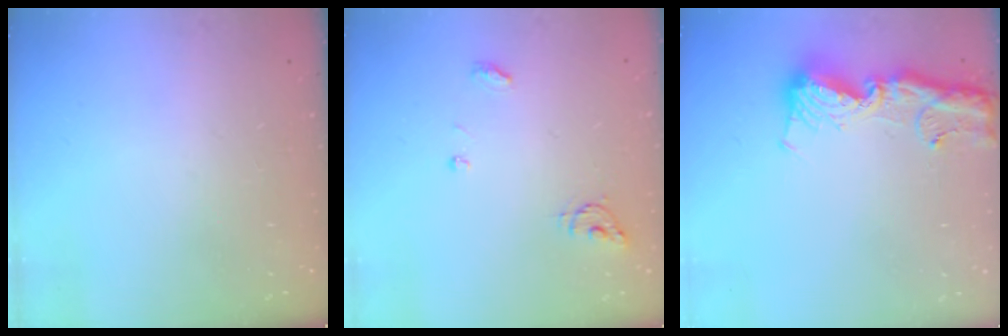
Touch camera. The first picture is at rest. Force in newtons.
{"total": 5.3, "press": 5.3, "slide": 0.4}
{"total": 13.2, "press": 13.1, "slide": 1.3}